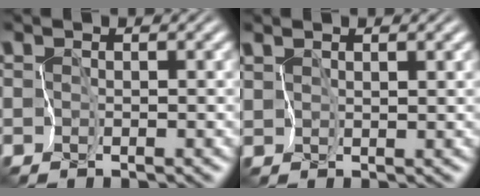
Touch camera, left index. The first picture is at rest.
{"total": 1.2, "force": [1.2, -0.1, 0.1], "torque": [-0.005, 0.006, 0.029]}